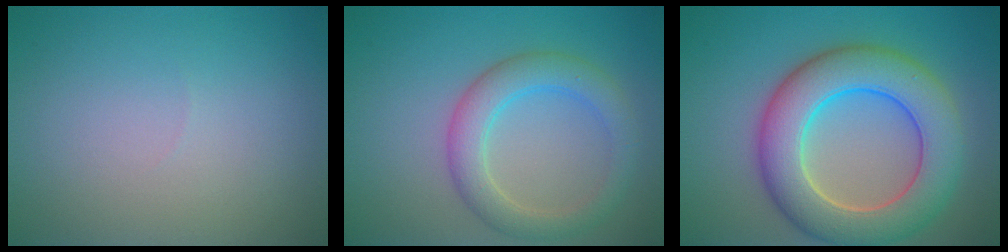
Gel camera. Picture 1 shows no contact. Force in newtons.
{"total": 4.3, "press": 4.2, "slide": 0.2}
{"total": 9.3, "press": 9.3, "slide": 0.5}